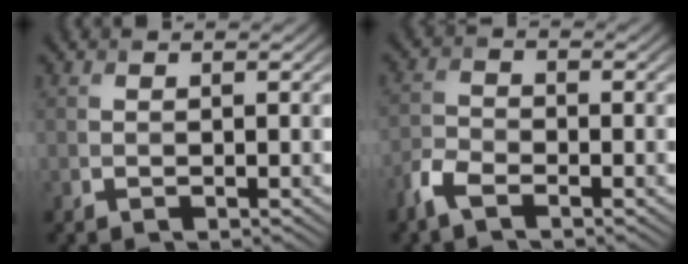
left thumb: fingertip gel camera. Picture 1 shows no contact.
{"total": 3.6, "force": [-2.6, 1.4, 2.1], "torque": [-0.052, -0.004, -0.069]}